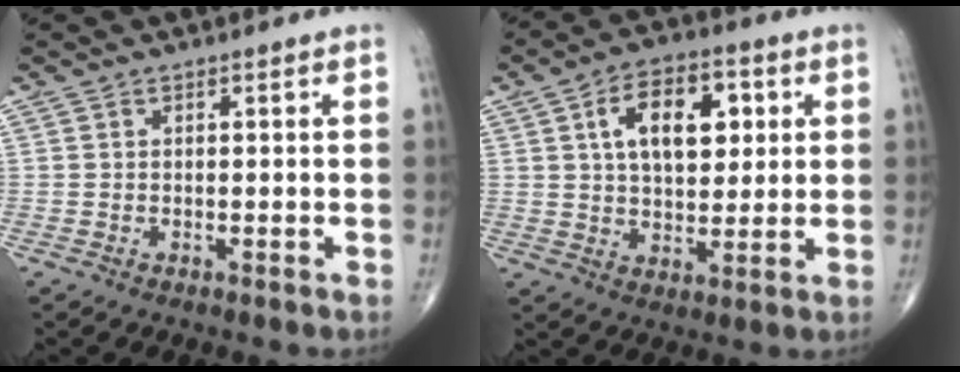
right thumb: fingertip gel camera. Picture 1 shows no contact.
{"total": 13.1, "force": [3.6, 7.5, 10.1], "torque": [-0.130, 0.001, 0.056]}